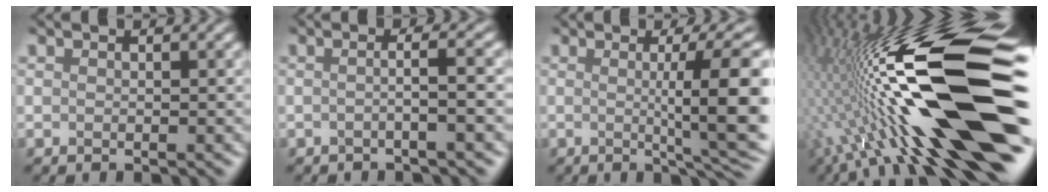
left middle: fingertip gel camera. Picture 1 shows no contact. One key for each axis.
{"total": 1.9, "fx": -0.7, "fy": -0.4, "fz": 1.7, "tx": -0.031, "ty": 0.001, "tz": -0.007}
{"total": 8.7, "fx": -0.2, "fy": 1.2, "fz": 8.7, "tx": -0.111, "ty": 0.006, "tz": 0.019}
{"total": 17.4, "fx": -1.5, "fy": 4.2, "fz": 16.9, "tx": -0.317, "ty": 0.018, "tz": -0.015}